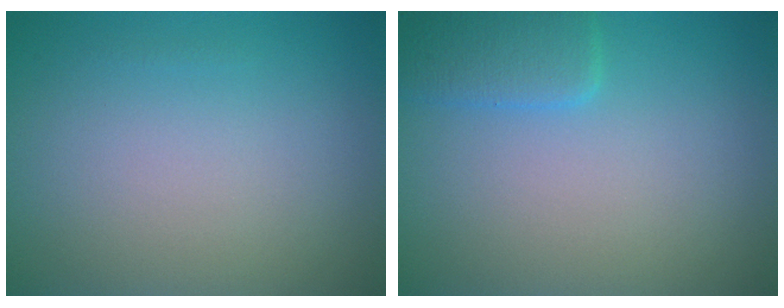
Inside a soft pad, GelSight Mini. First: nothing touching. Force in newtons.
{"total": 2.7, "press": 2.7, "slide": 0.1}